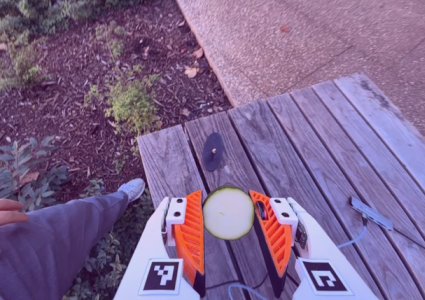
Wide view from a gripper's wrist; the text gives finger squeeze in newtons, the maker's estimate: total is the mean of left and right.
{"total": 9.8, "left": 9.4, "right": 10.2}